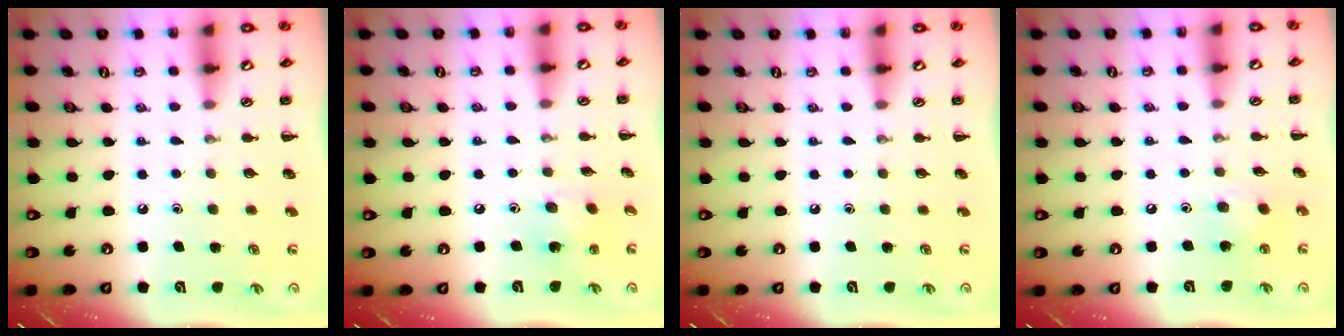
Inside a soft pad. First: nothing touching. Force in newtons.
{"total": 2.9, "press": 2.8, "slide": 0.5}
{"total": 0.0}
{"total": 6.7, "press": 6.4, "slide": 1.7}